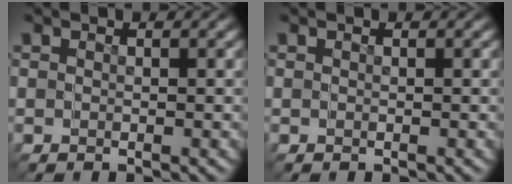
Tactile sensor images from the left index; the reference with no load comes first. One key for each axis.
{"total": 0.0}